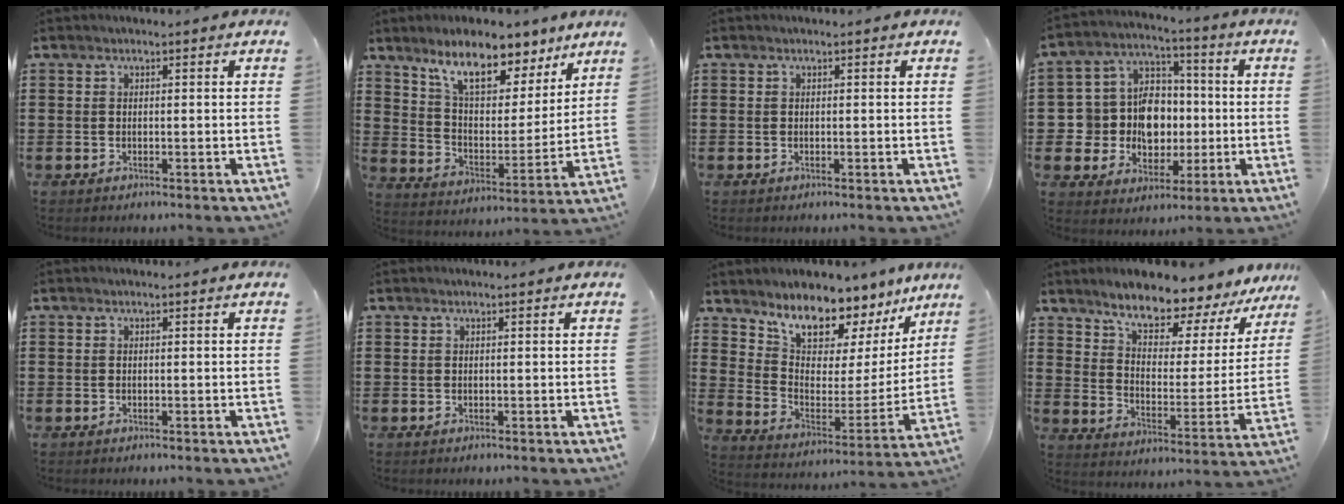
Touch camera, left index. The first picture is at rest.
{"total": 10.4, "force": [8.2, 3.7, 5.2], "torque": [-0.110, -0.033, 0.146]}
{"total": 0.0}
{"total": 10.5, "force": [-0.4, 9.5, 4.4], "torque": [-0.124, 0.004, 0.000]}
{"total": 0.0}
{"total": 0.0}
{"total": 8.8, "force": [8.1, 2.8, 2.0], "torque": [-0.064, -0.074, 0.144]}
{"total": 8.1, "force": [7.2, 2.1, 3.1], "torque": [-0.073, -0.055, 0.122]}